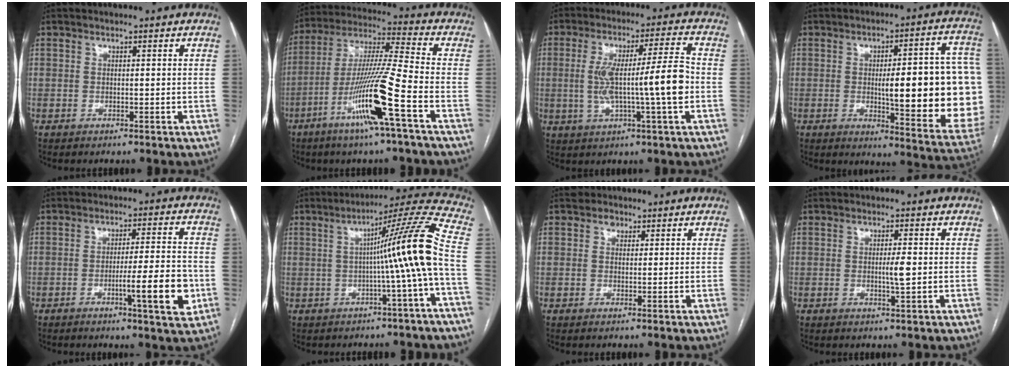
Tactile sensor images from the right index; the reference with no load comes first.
{"total": 15.2, "force": [-6.7, -1.1, 13.6], "torque": [-0.271, -0.012, -0.128]}
{"total": 12.0, "force": [-1.1, 0.2, 11.9], "torque": [-0.215, 0.015, -0.019]}
{"total": 23.5, "force": [-1.2, 4.5, 23.0], "torque": [-0.212, 0.021, 0.000]}
{"total": 9.2, "force": [-3.0, 0.4, 8.7], "torque": [-0.127, -0.005, -0.045]}
{"total": 12.7, "force": [-1.3, -2.5, 12.4], "torque": [-0.165, 0.016, -0.021]}
{"total": 2.0, "force": [1.0, 1.6, 0.3], "torque": [0.001, 0.004, 0.011]}
{"total": 2.4, "force": [-0.1, 0.2, 2.4], "torque": [-0.043, -0.002, -0.001]}